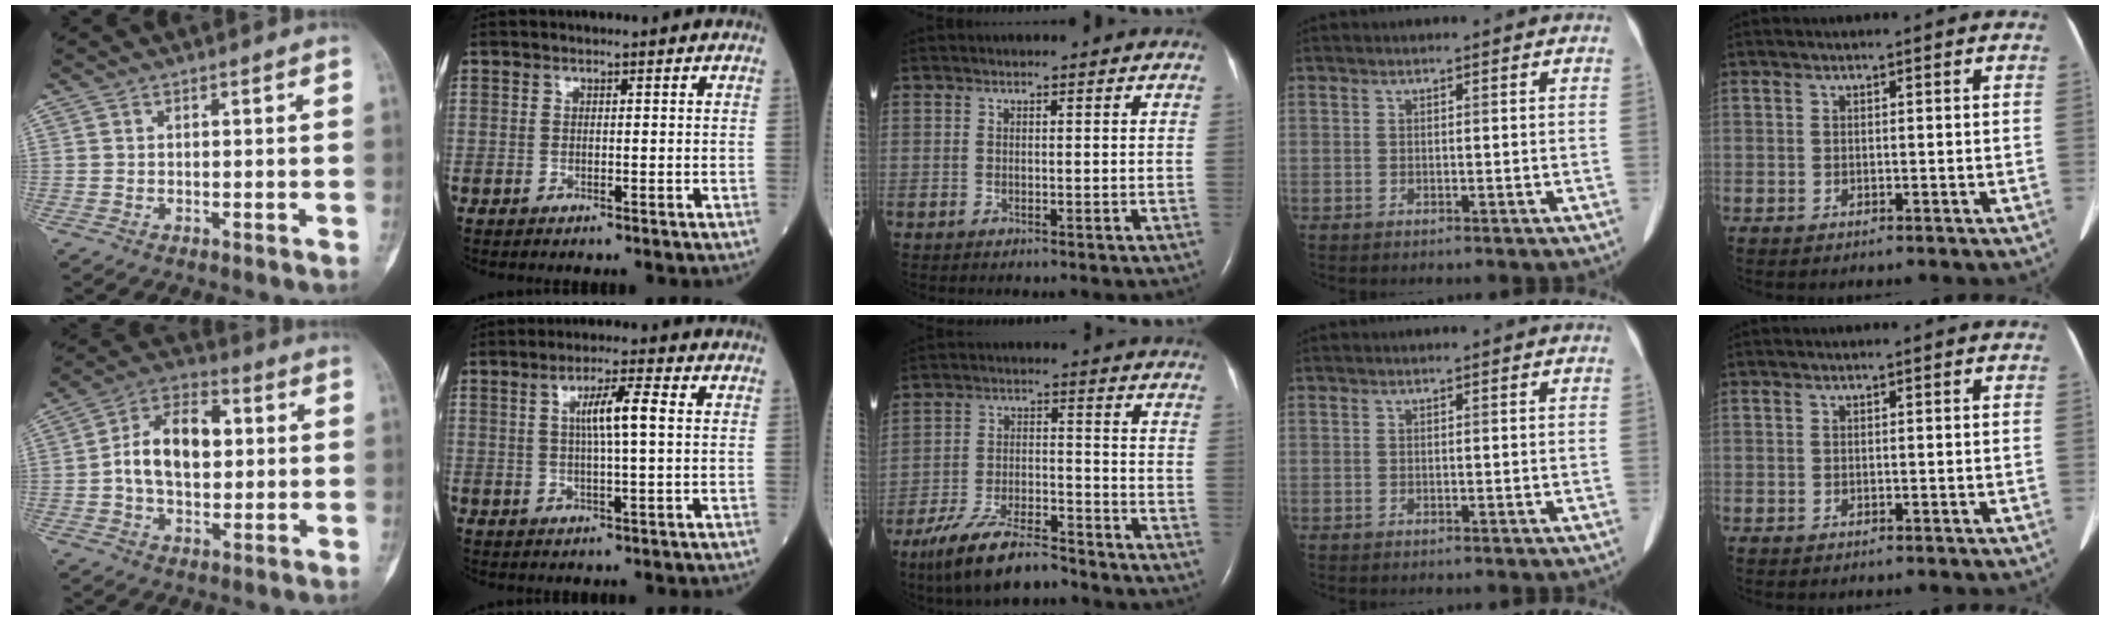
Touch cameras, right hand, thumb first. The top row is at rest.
{"thumb": {"total": 13.4, "force": [0.9, 8.4, 10.3], "torque": [-0.159, 0.024, 0.008]}, "index": {"total": 6.3, "force": [1.3, 0.1, 6.1], "torque": [-0.108, 0.005, 0.021]}, "middle": {"total": 11.4, "force": [-9.1, 2.6, 6.2], "torque": [-0.117, -0.014, -0.166]}}